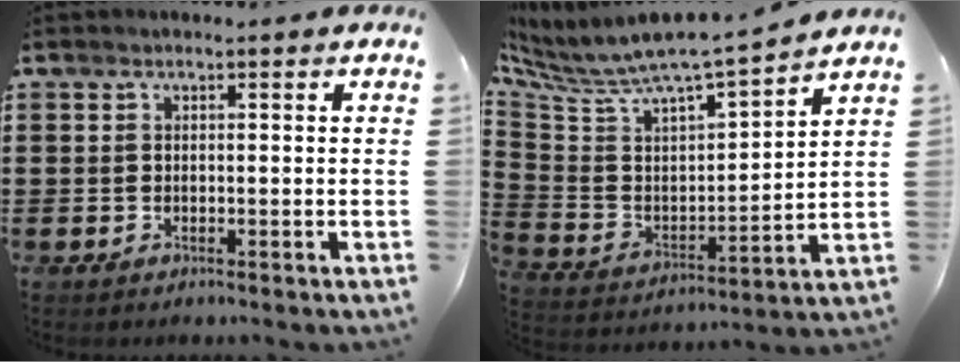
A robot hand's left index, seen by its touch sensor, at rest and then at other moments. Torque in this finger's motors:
{"motor_torque": [2.14, 0.00, 0.40, 0.14]}